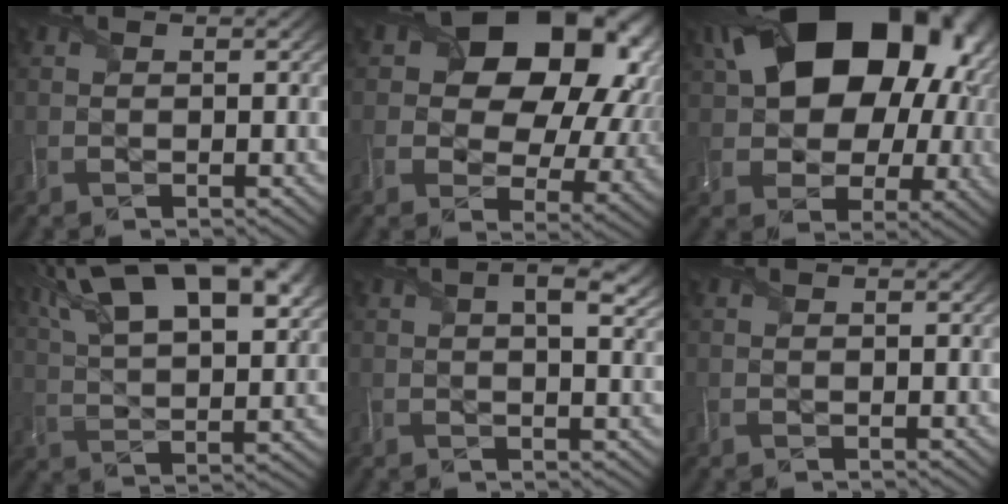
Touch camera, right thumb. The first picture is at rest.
{"total": 17.5, "force": [5.2, 12.6, 11.0], "torque": [-0.160, 0.025, 0.090]}
{"total": 20.8, "force": [5.3, 14.8, 13.6], "torque": [-0.218, 0.012, 0.112]}
{"total": 18.5, "force": [10.5, 7.6, 13.2], "torque": [-0.248, 0.041, 0.160]}
{"total": 5.0, "force": [2.1, 1.7, 4.2], "torque": [-0.071, 0.005, 0.033]}
{"total": 0.0}